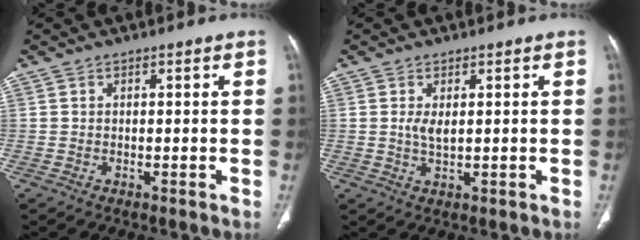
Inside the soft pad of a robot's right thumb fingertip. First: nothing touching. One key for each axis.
{"total": 2.6, "fx": 0.5, "fy": 1.0, "fz": 2.4, "tx": -0.051, "ty": -0.008, "tz": 0.013}